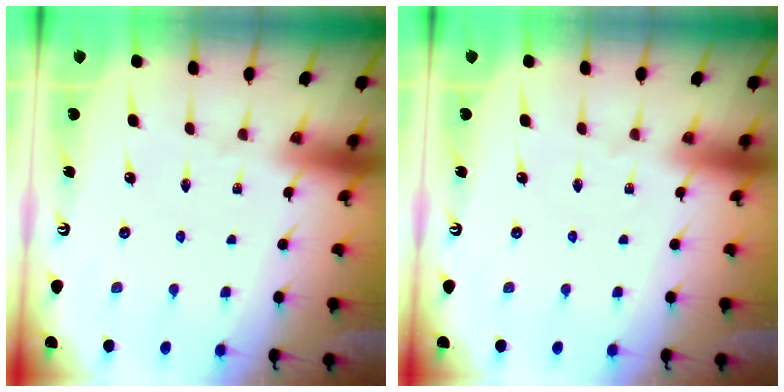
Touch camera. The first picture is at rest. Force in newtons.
{"total": 0.0}